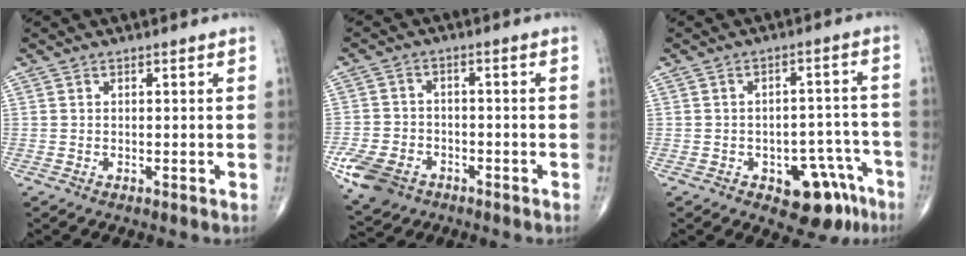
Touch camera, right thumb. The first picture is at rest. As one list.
[{"total": 9.2, "force": [-4.6, 6.7, 4.4], "torque": [-0.088, 0.018, -0.077]}, {"total": 10.4, "force": [-5.6, 5.7, 6.7], "torque": [-0.046, 0.047, -0.065]}]